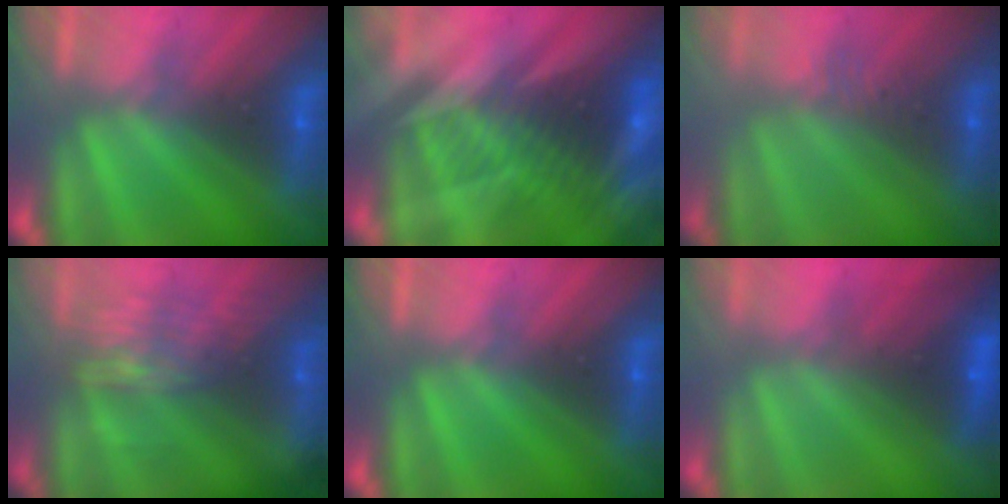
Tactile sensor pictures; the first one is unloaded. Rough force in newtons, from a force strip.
{"total": 2.9}
{"total": 2.9}
{"total": 6.8}
{"total": 0.0}
{"total": 2.8}